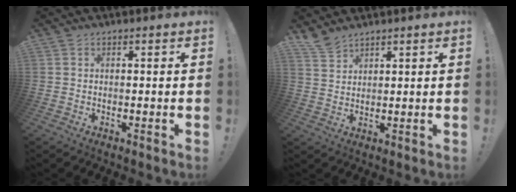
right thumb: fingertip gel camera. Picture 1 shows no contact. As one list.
[{"total": 4.6, "force": [4.1, 1.5, 1.5], "torque": [-0.024, -0.025, 0.077]}]